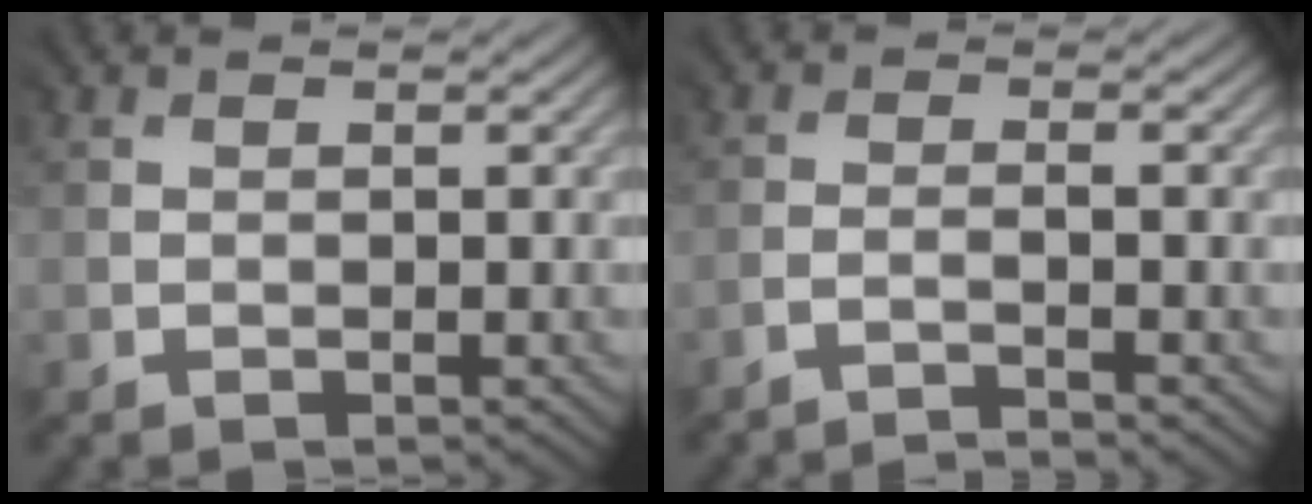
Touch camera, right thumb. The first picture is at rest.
{"total": 2.2, "force": [-2.0, -0.3, 0.7], "torque": [0.005, 0.008, -0.051]}